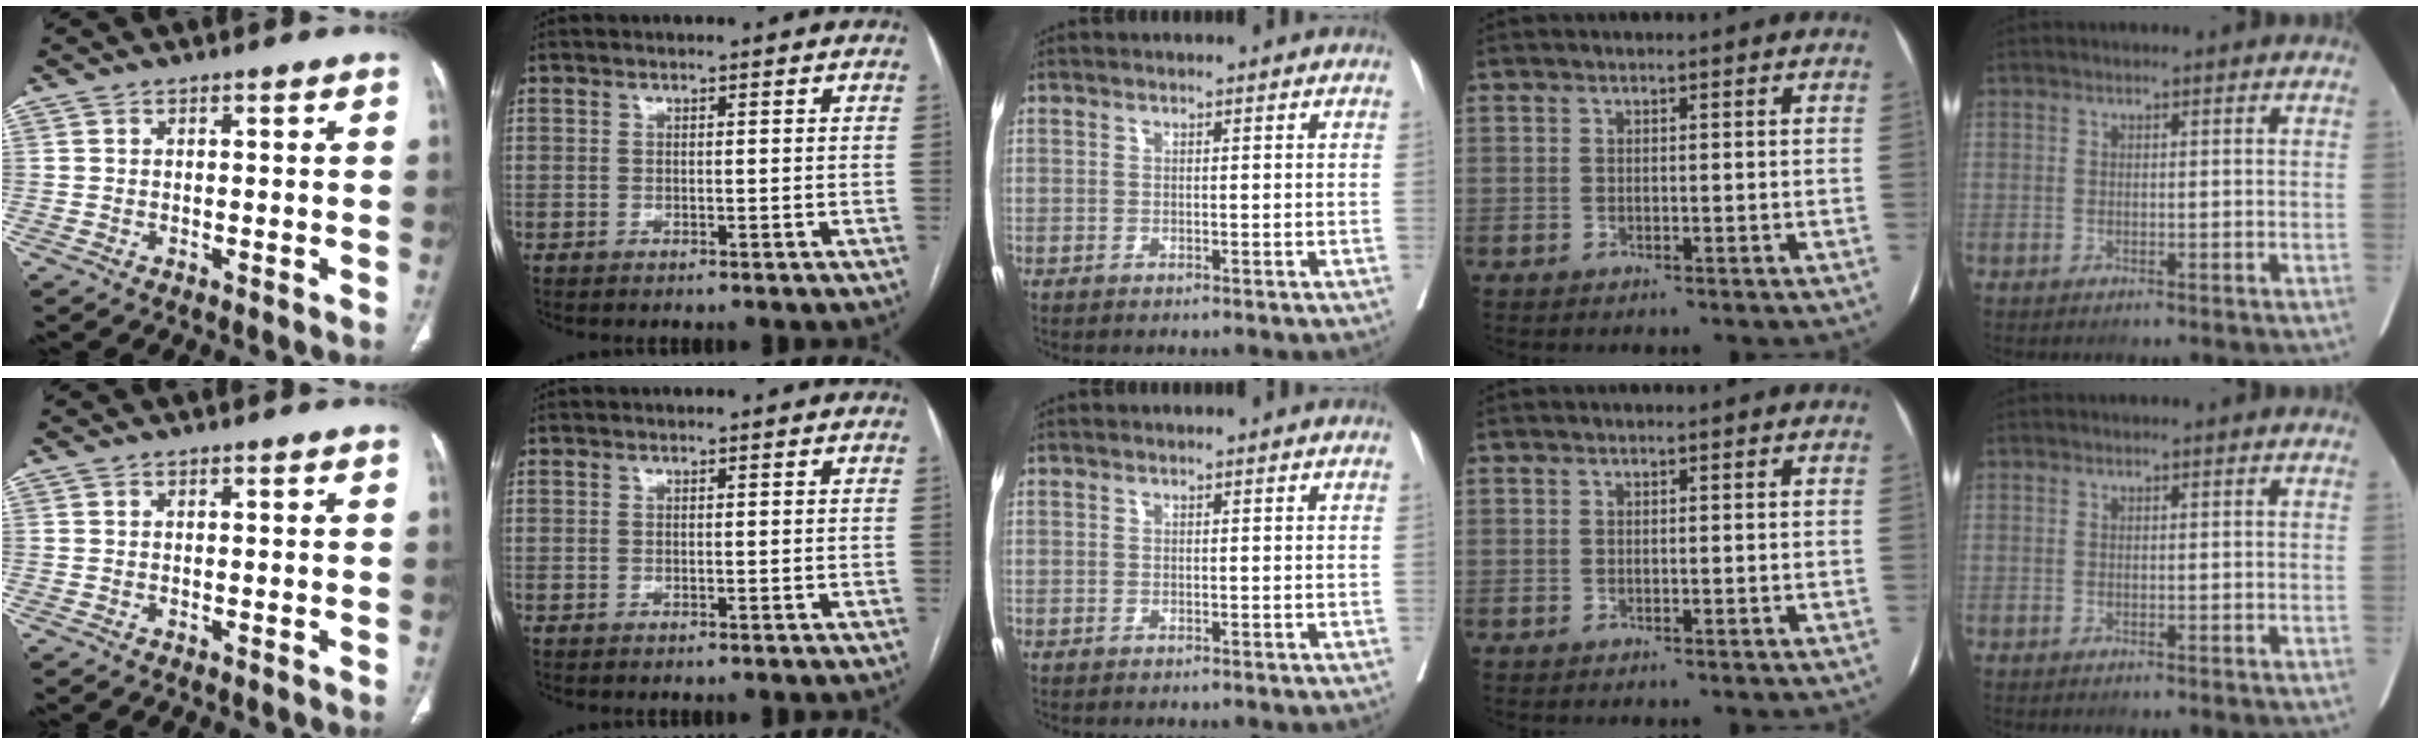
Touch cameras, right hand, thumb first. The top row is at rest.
{}